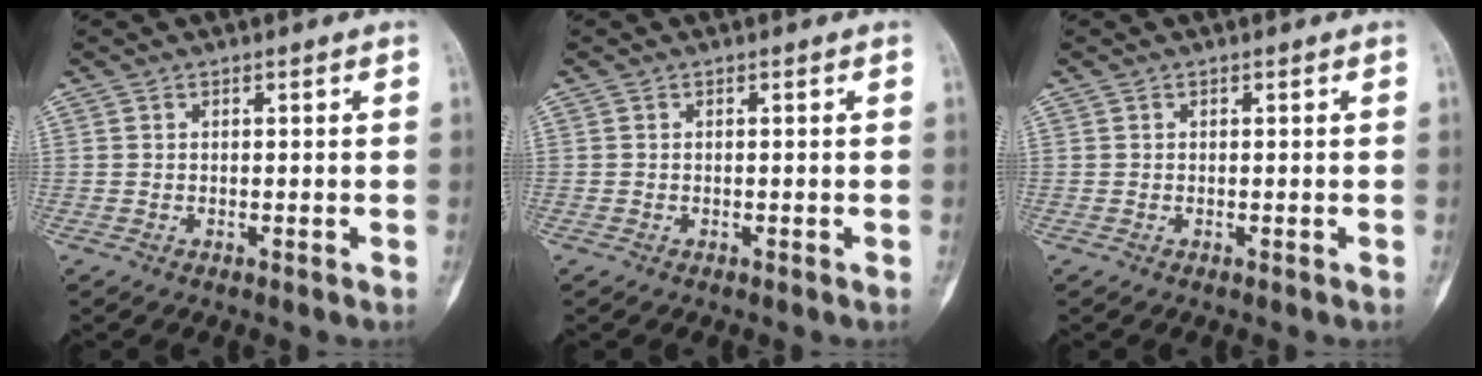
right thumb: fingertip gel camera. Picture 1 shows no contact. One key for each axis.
{"total": 0.0}
{"total": 0.0}